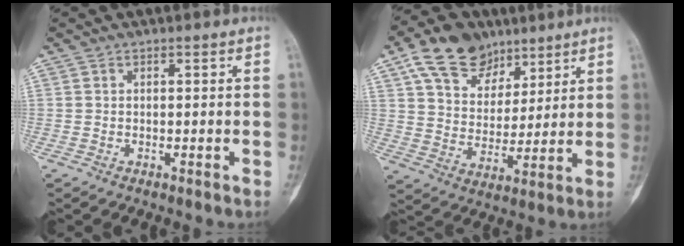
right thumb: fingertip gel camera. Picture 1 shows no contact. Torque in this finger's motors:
{"motor_torque": [0.94, 1.49, 0.68, 0.81, 0.07]}